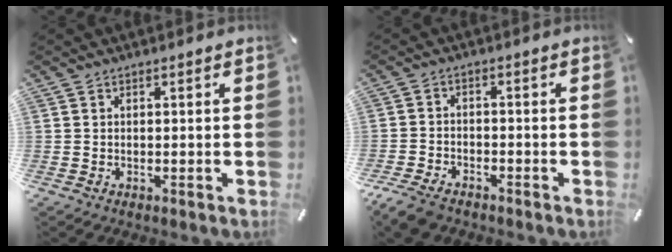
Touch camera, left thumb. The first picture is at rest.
{"total": 4.8, "force": [-3.7, 2.3, 1.8], "torque": [-0.054, 0.012, -0.076]}